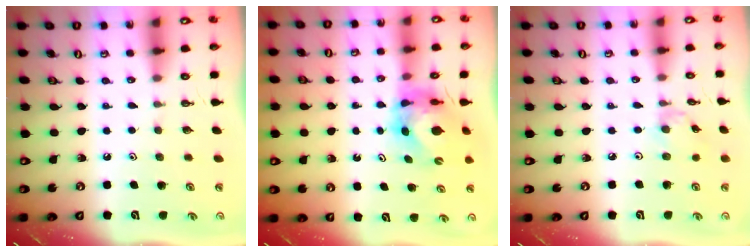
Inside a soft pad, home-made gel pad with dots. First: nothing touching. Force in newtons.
{"total": 6.8, "press": 6.7, "slide": 0.9}
{"total": 2.6, "press": 2.5, "slide": 0.5}